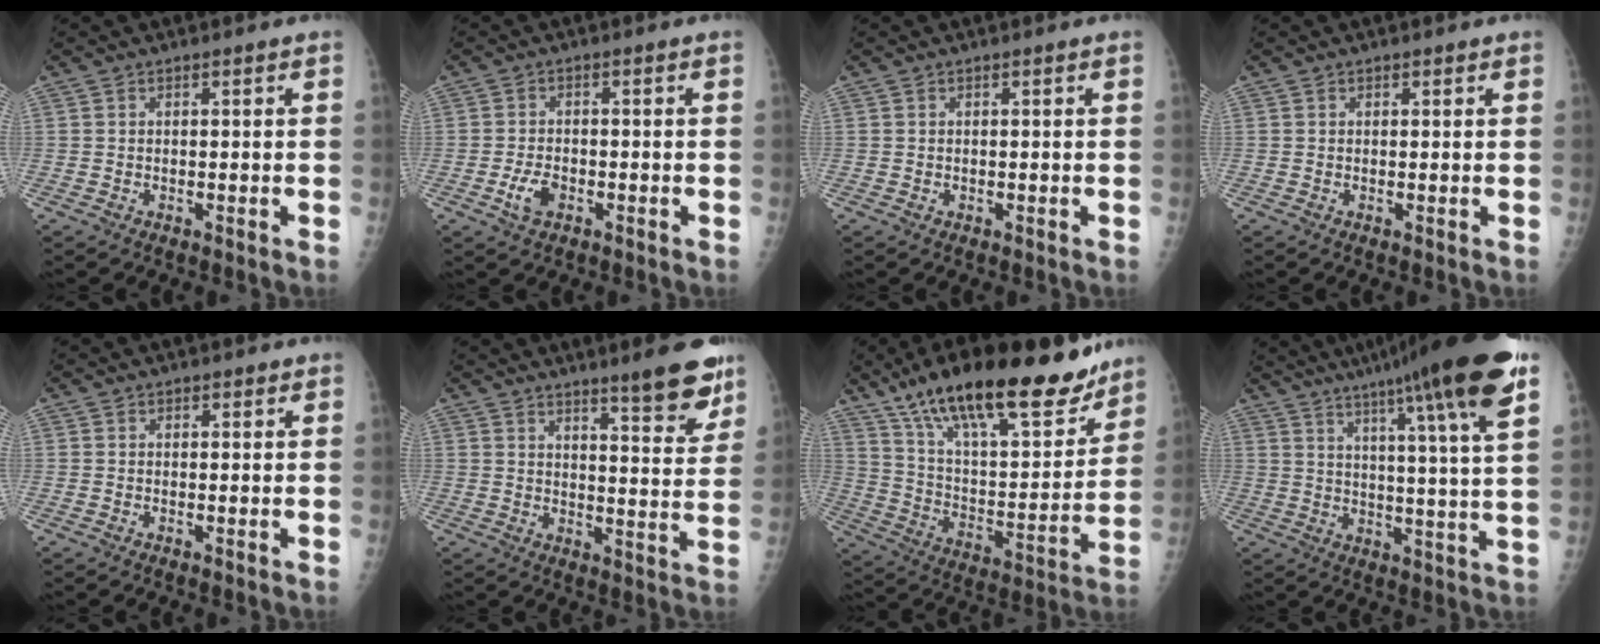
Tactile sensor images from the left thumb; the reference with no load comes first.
{"total": 3.8, "force": [-1.6, 2.3, 2.6], "torque": [-0.051, 0.007, -0.029]}
{"total": 0.0}
{"total": 0.6, "force": [0.4, 0.4, 0.2], "torque": [0.002, -0.001, 0.003]}
{"total": 0.9, "force": [0.5, 0.6, 0.3], "torque": [0.005, -0.001, 0.004]}
{"total": 11.5, "force": [8.2, 1.8, 7.8], "torque": [-0.076, -0.056, 0.115]}
{"total": 28.8, "force": [20.6, 9.4, 17.8], "torque": [-0.254, -0.064, 0.336]}
{"total": 22.0, "force": [13.8, 1.2, 17.1], "torque": [-0.246, -0.035, 0.187]}